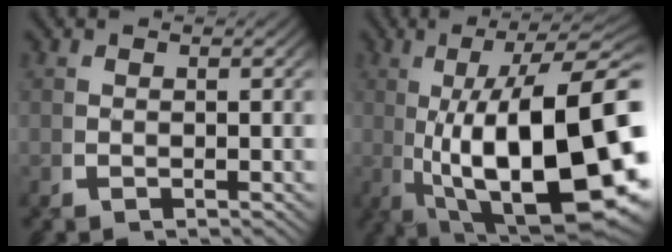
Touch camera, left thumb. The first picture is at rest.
{"total": 23.1, "force": [-2.5, 12.5, 19.2], "torque": [-0.331, -0.073, 0.013]}